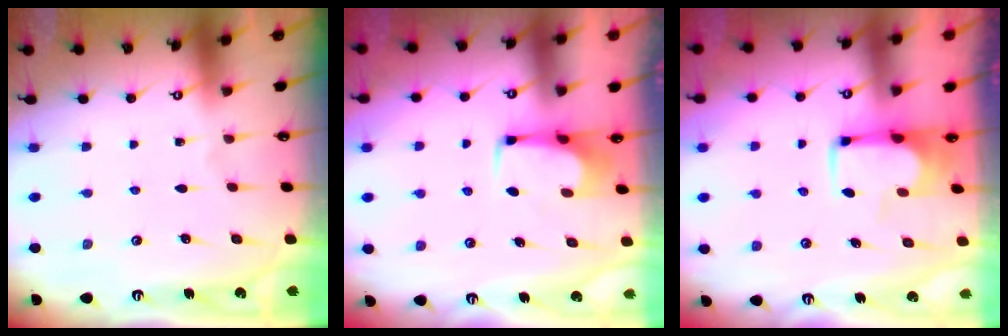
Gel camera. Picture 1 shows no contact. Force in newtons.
{"total": 0.7, "press": 0.6, "slide": 0.3}
{"total": 3.6, "press": 3.5, "slide": 0.4}